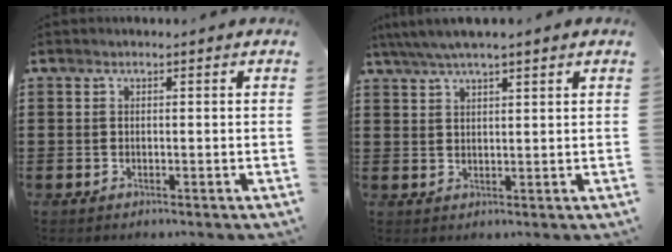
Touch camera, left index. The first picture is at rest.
{"total": 3.8, "force": [3.0, 0.3, 2.2], "torque": [-0.049, -0.001, 0.055]}